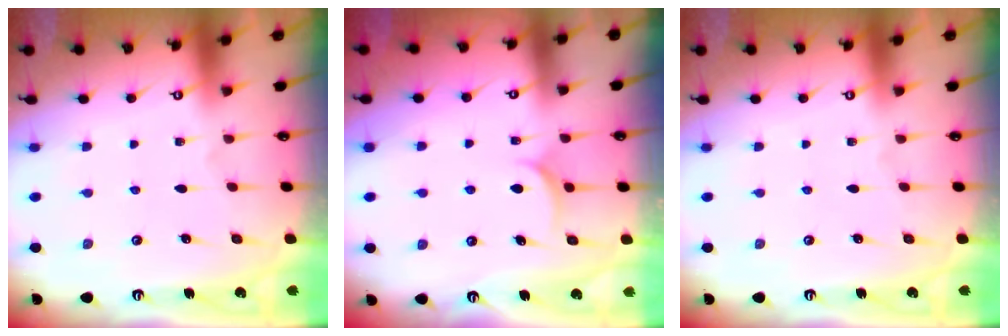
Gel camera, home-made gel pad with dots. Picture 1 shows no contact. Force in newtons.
{"total": 6.1, "press": 6.1, "slide": 0.3}
{"total": 0.0}